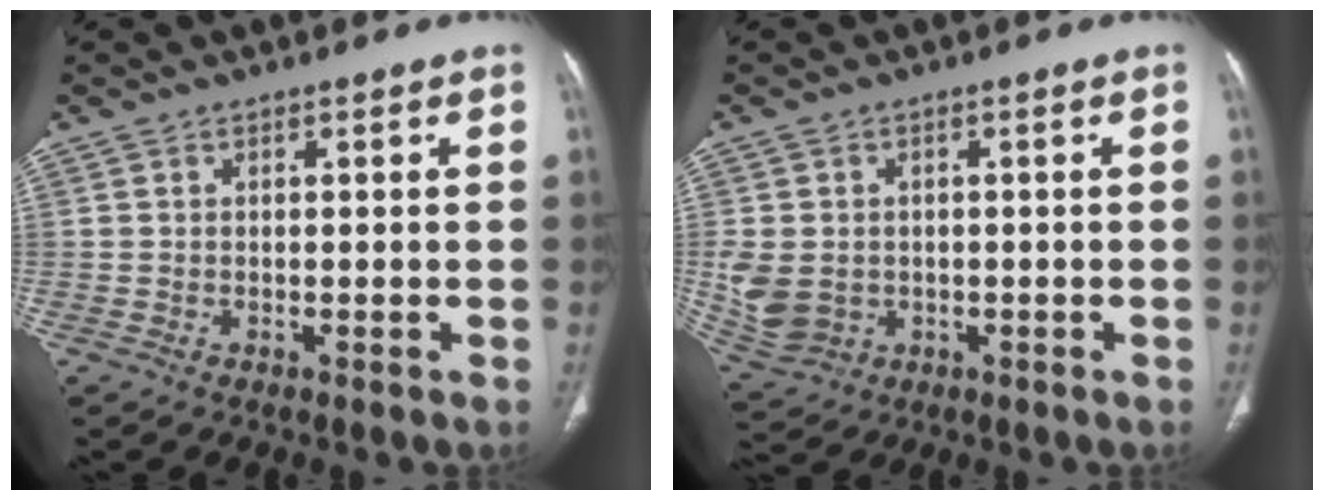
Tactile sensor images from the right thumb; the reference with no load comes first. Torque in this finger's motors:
{"motor_torque": [0.11, 0.03, 0.90, -0.21, 0.09]}